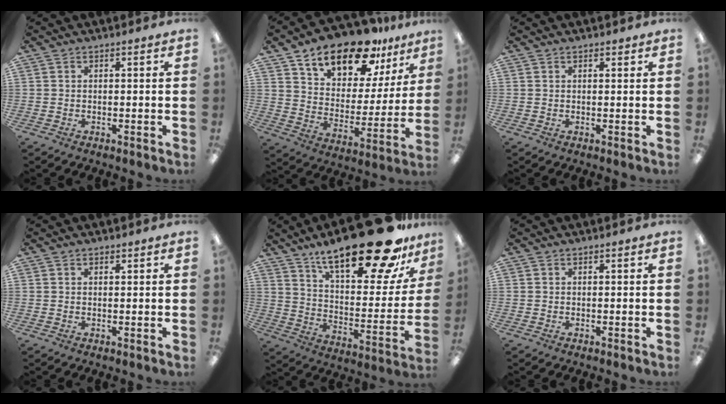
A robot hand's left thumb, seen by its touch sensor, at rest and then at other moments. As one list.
[{"total": 17.2, "force": [13.0, 7.9, 8.0], "torque": [-0.134, -0.083, 0.229]}, {"total": 0.6, "force": [0.5, 0.3, 0.1], "torque": [-0.004, 0.001, 0.009]}, {"total": 0.5, "force": [0.5, 0.2, 0.1], "torque": [0.005, -0.002, 0.007]}, {"total": 27.9, "force": [19.4, 9.4, 17.6], "torque": [-0.258, -0.128, 0.318]}, {"total": 0.0}]